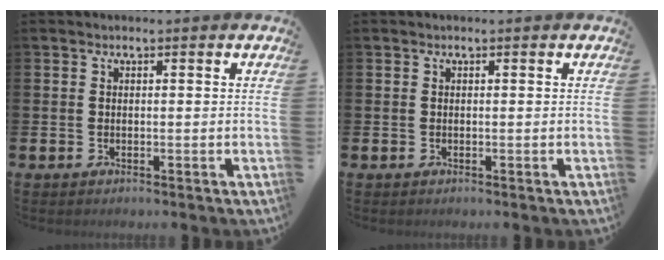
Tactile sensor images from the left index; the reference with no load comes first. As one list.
[{"total": 0.0}]